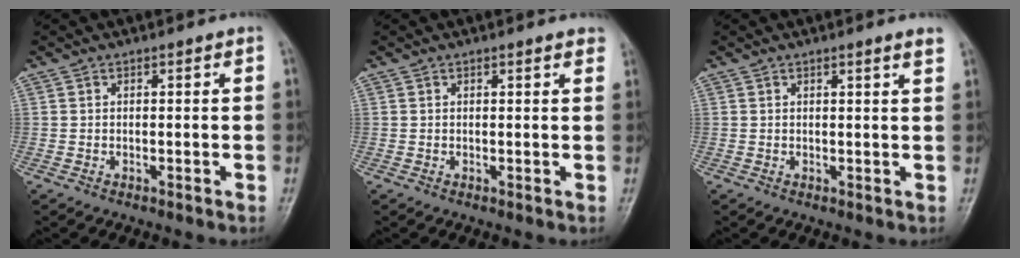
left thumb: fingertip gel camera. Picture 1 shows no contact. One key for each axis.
{"total": 2.0, "fx": 1.5, "fy": 0.4, "fz": 1.2, "tx": -0.008, "ty": 0.001, "tz": 0.014}
{"total": 2.3, "fx": 1.7, "fy": -0.1, "fz": 1.7, "tx": -0.020, "ty": -0.004, "tz": 0.021}